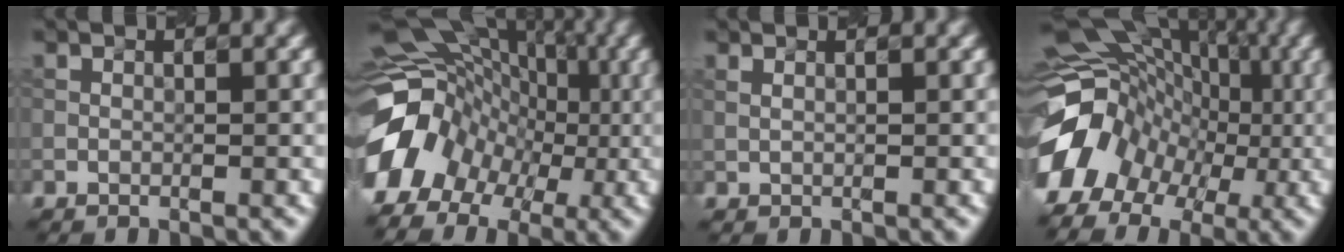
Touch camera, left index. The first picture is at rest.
{"total": 11.4, "force": [-3.8, 9.2, 5.5], "torque": [-0.106, 0.004, -0.066]}
{"total": 1.1, "force": [0.7, 0.5, 0.7], "torque": [-0.003, -0.006, 0.006]}
{"total": 12.3, "force": [-3.9, 9.9, 6.1], "torque": [-0.117, 0.005, -0.062]}